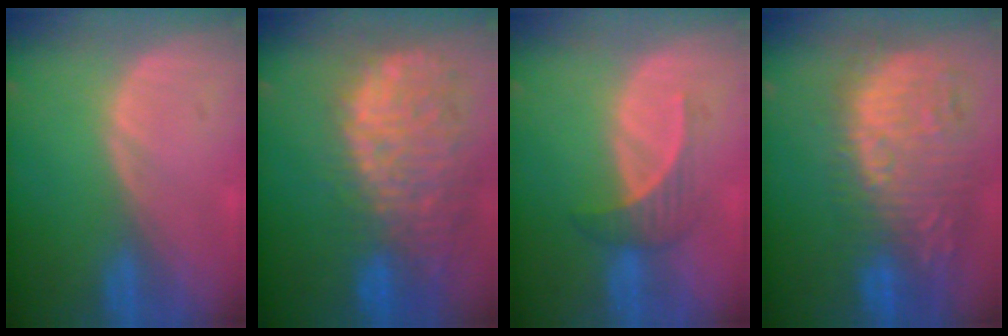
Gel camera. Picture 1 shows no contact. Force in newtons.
{"total": 14.4, "press": 11.7, "slide": 8.3}
{"total": 3.6, "press": 3.5, "slide": 0.9}
{"total": 12.9, "press": 11.7, "slide": 5.4}